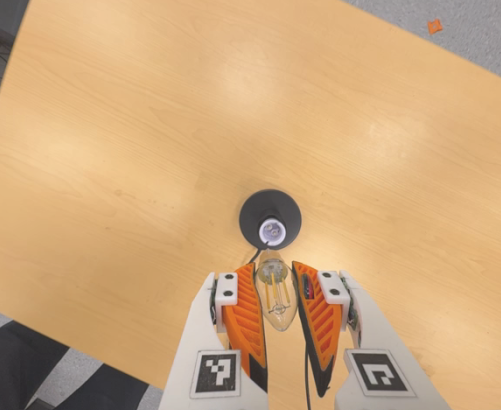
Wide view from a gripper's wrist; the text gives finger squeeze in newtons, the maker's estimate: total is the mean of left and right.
{"total": 20.9, "left": 23.6, "right": 18.3}